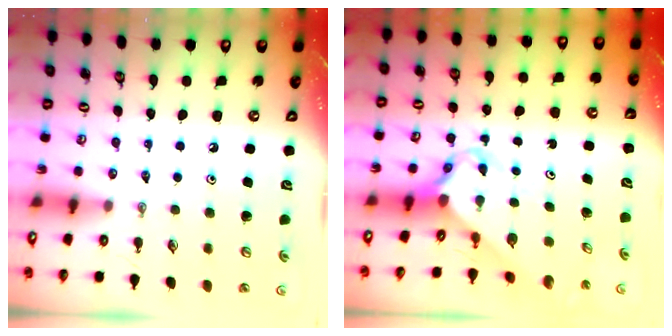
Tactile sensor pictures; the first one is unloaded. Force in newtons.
{"total": 2.8, "press": 2.8, "slide": 0.2}